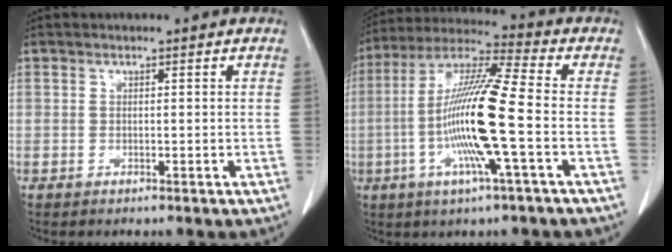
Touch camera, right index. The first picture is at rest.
{"total": 15.2, "force": [-2.9, -0.1, 15.0], "torque": [-0.295, -0.002, -0.066]}